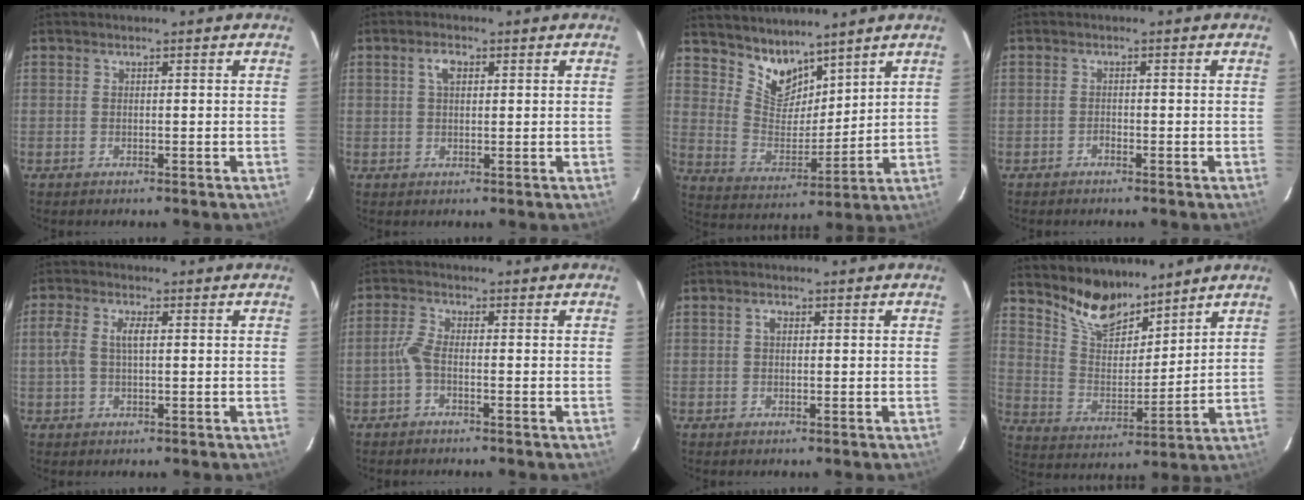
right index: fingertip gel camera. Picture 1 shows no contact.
{"total": 2.7, "force": [0.9, 1.5, 2.1], "torque": [-0.040, 0.009, 0.018]}
{"total": 9.7, "force": [8.0, 4.7, 3.0], "torque": [-0.055, 0.003, 0.160]}
{"total": 0.7, "force": [-0.7, 0.3, 0.1], "torque": [-0.003, 0.001, -0.014]}
{"total": 4.4, "force": [0.4, 2.0, 3.9], "torque": [-0.081, 0.007, 0.008]}
{"total": 2.5, "force": [-1.2, 0.5, 2.1], "torque": [-0.056, 0.006, -0.027]}
{"total": 1.2, "force": [0.2, 0.8, 0.8], "torque": [-0.014, 0.007, 0.002]}
{"total": 11.4, "force": [9.6, 4.4, 4.3], "torque": [-0.089, 0.004, 0.181]}